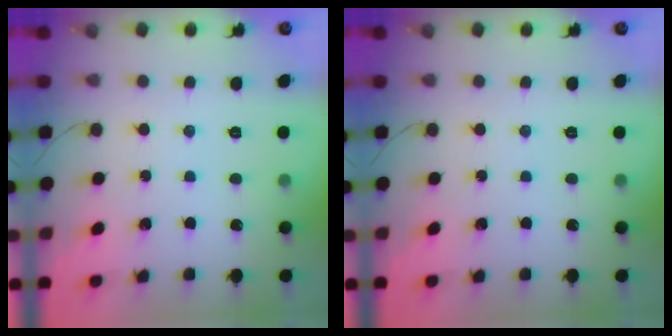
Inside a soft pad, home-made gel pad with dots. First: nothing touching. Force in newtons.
{"total": 0.0}